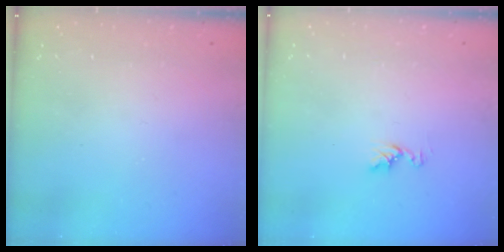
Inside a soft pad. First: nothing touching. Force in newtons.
{"total": 5.1, "press": 5.1, "slide": 0.6}